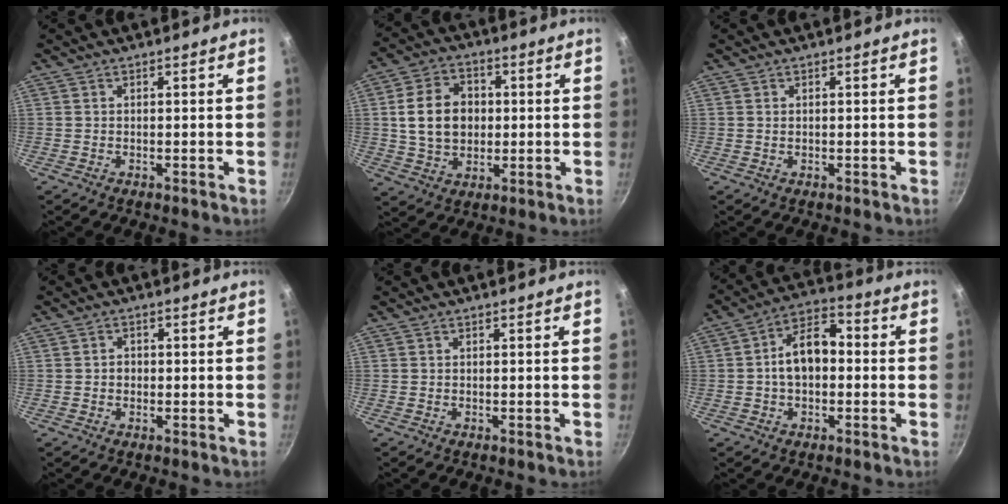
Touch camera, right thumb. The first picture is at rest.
{"total": 12.2, "force": [1.0, 9.4, 7.8], "torque": [-0.115, 0.010, 0.016]}
{"total": 0.5, "force": [0.2, 0.4, 0.3], "torque": [-0.004, 0.000, 0.004]}
{"total": 1.8, "force": [-0.2, 1.5, 0.8], "torque": [-0.010, 0.006, -0.004]}
{"total": 0.0}
{"total": 10.4, "force": [-0.4, 6.8, 7.9], "torque": [-0.102, 0.039, -0.020]}